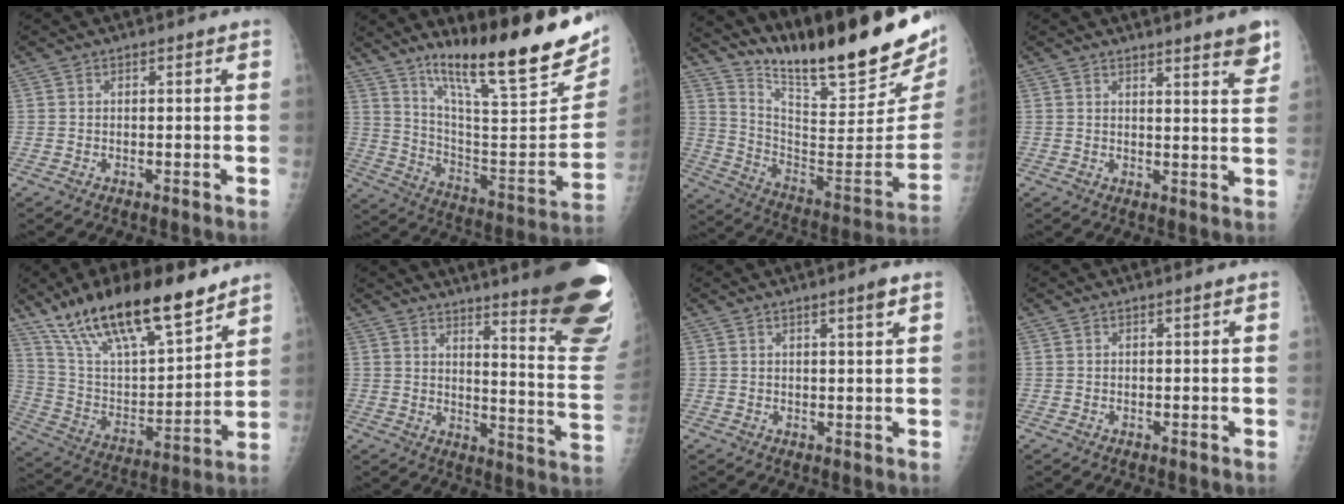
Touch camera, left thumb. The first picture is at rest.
{"total": 26.9, "force": [17.5, 5.5, 19.7], "torque": [-0.270, -0.075, 0.287]}
{"total": 29.1, "force": [22.2, 5.1, 18.1], "torque": [-0.258, -0.132, 0.340]}
{"total": 5.2, "force": [4.0, 0.3, 3.3], "torque": [-0.029, -0.029, 0.047]}
{"total": 24.1, "force": [17.1, 7.6, 15.1], "torque": [-0.231, -0.056, 0.307]}
{"total": 24.9, "force": [18.5, 2.9, 16.5], "torque": [-0.173, -0.151, 0.226]}
{"total": 2.5, "force": [1.5, 0.0, 2.0], "torque": [-0.031, -0.009, 0.024]}
{"total": 0.0}